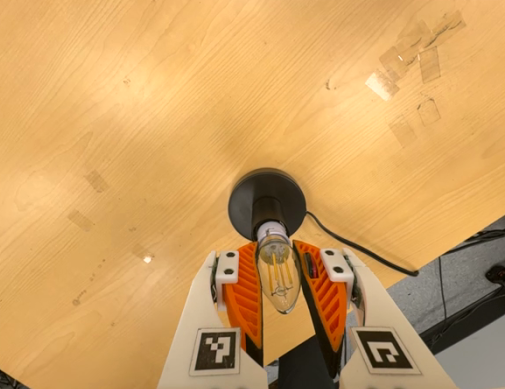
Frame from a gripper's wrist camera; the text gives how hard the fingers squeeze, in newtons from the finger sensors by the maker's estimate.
{"total": 14.6, "left": 15.2, "right": 14.0}